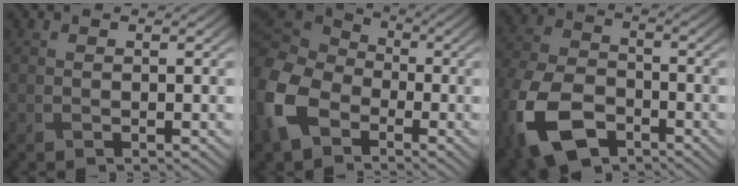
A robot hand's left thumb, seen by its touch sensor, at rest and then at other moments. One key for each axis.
{"total": 12.8, "fx": -3.7, "fy": 9.5, "fz": 7.7, "tx": -0.244, "ty": -0.039, "tz": -0.073}
{"total": 14.6, "fx": -7.1, "fy": 9.1, "fz": 8.9, "tx": -0.254, "ty": -0.057, "tz": -0.135}